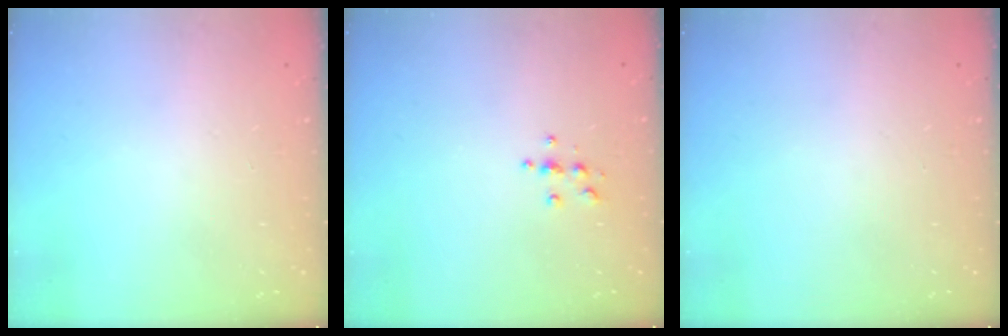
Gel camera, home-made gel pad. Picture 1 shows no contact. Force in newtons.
{"total": 4.0, "press": 3.9, "slide": 0.4}
{"total": 0.0}